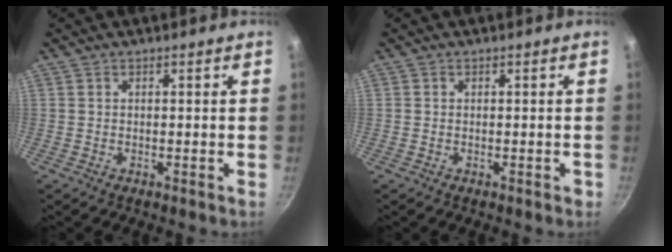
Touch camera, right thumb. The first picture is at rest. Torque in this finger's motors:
{"motor_torque": [0.30, 0.04, -0.26, 0.09, 0.04]}